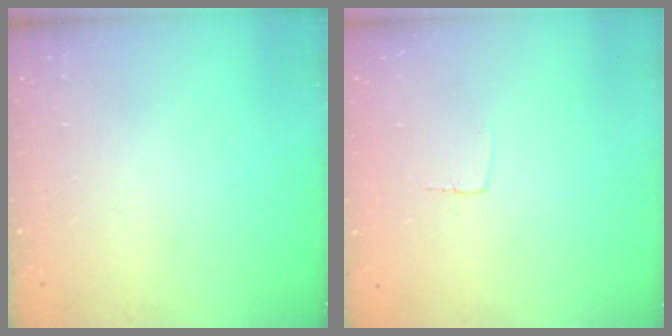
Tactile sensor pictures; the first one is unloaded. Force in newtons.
{"total": 2.6, "press": 2.6, "slide": 0.1}